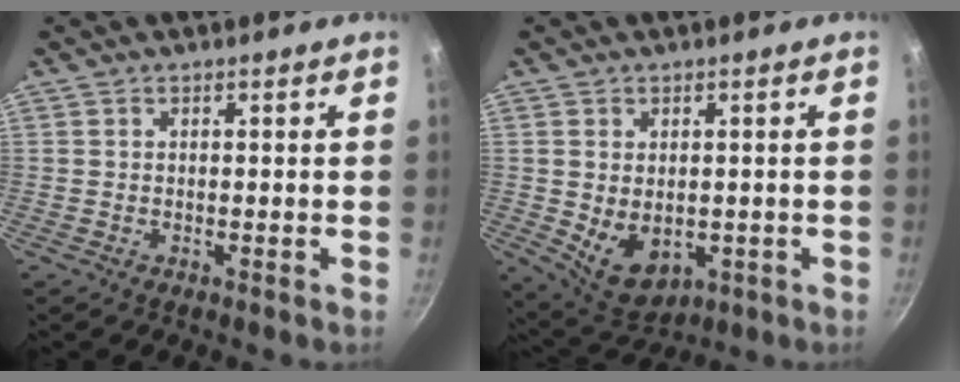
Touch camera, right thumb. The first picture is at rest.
{"total": 8.4, "force": [-0.6, 5.9, 5.9], "torque": [-0.080, -0.014, 0.012]}